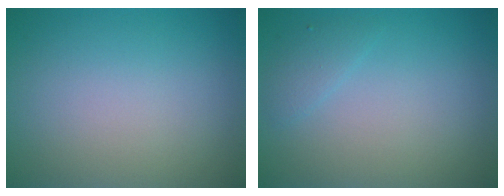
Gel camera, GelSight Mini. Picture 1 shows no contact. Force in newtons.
{"total": 1.2, "press": 1.2, "slide": 0.1}